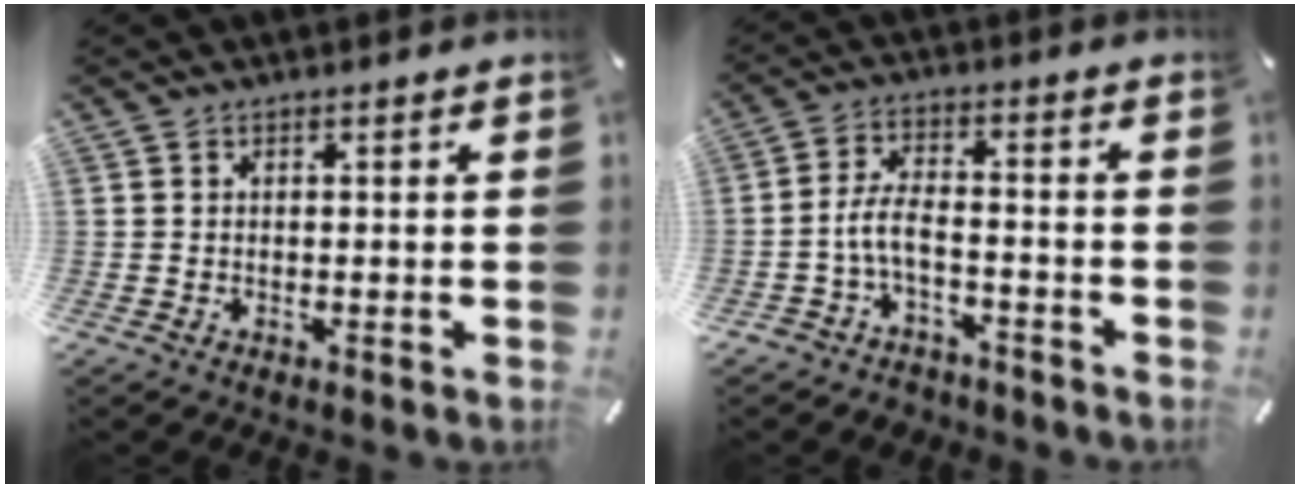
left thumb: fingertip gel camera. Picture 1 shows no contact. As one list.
[{"total": 6.5, "force": [-3.1, 3.4, 4.6], "torque": [-0.098, 0.012, -0.060]}]